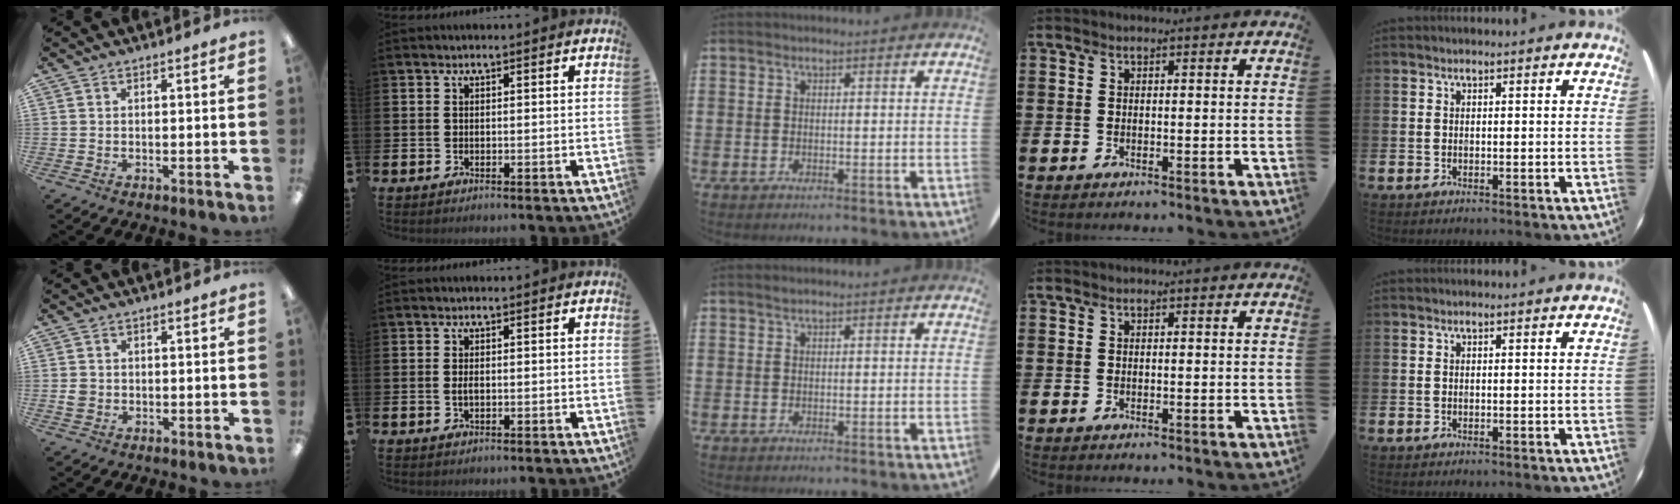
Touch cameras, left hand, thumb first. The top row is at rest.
{"thumb": {"total": 2.6, "force": [-0.1, 2.5, 0.9], "torque": [-0.009, 0.001, -0.005]}, "index": {"total": 1.1, "force": [-0.2, 0.6, 0.9], "torque": [-0.013, 0.003, -0.006]}}